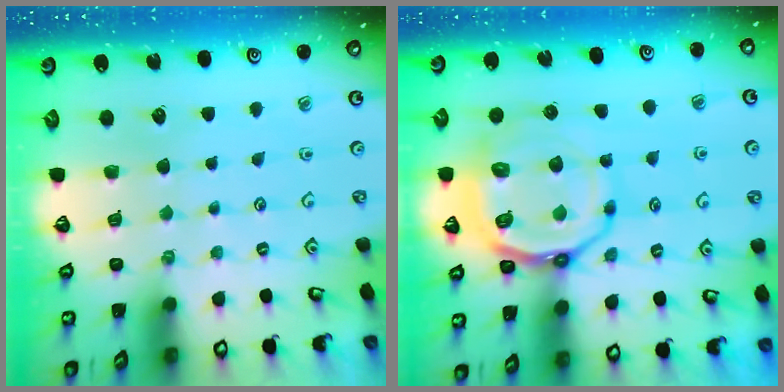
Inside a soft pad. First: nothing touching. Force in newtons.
{"total": 14.3, "press": 14.1, "slide": 2.7}